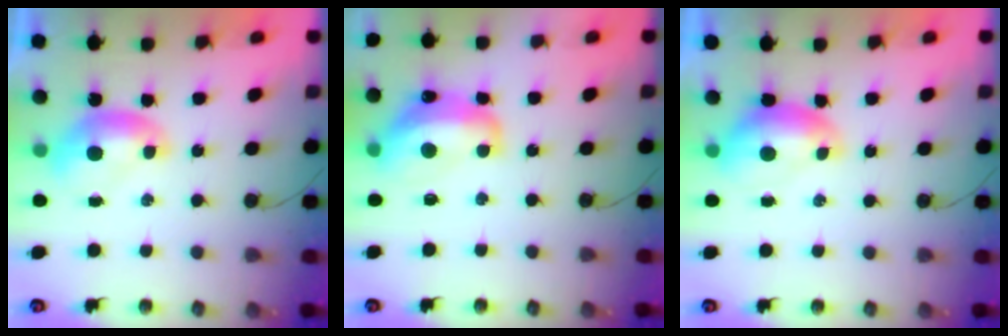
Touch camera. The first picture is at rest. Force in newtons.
{"total": 8.4, "press": 8.2, "slide": 1.7}
{"total": 0.6, "press": 0.6, "slide": 0.2}